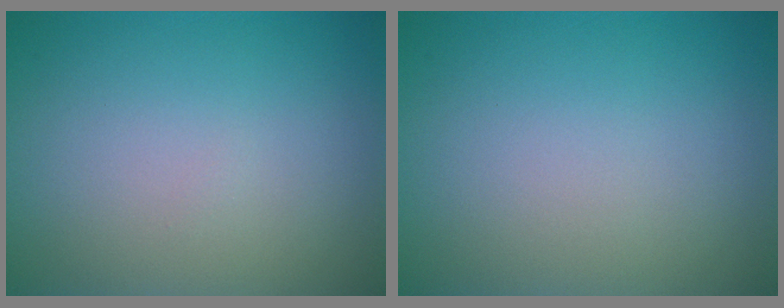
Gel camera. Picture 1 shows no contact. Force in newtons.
{"total": 0.0}